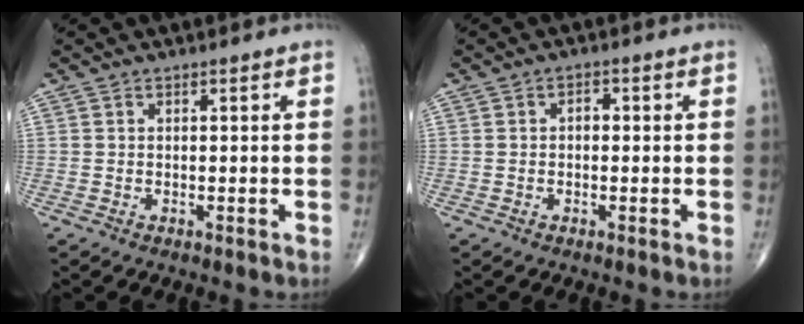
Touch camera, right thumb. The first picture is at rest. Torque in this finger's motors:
{"motor_torque": [0.38, 0.78, 0.02, -0.12, -0.03]}